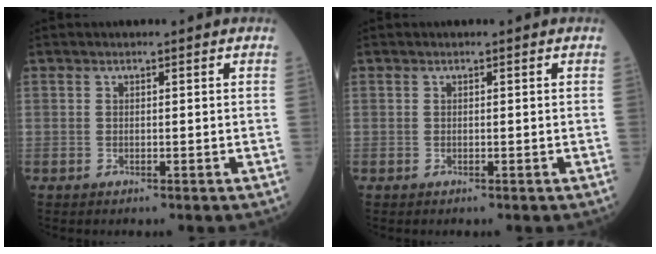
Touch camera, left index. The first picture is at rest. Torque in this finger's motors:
{"motor_torque": [-0.07, 0.07, 0.00, 0.00]}